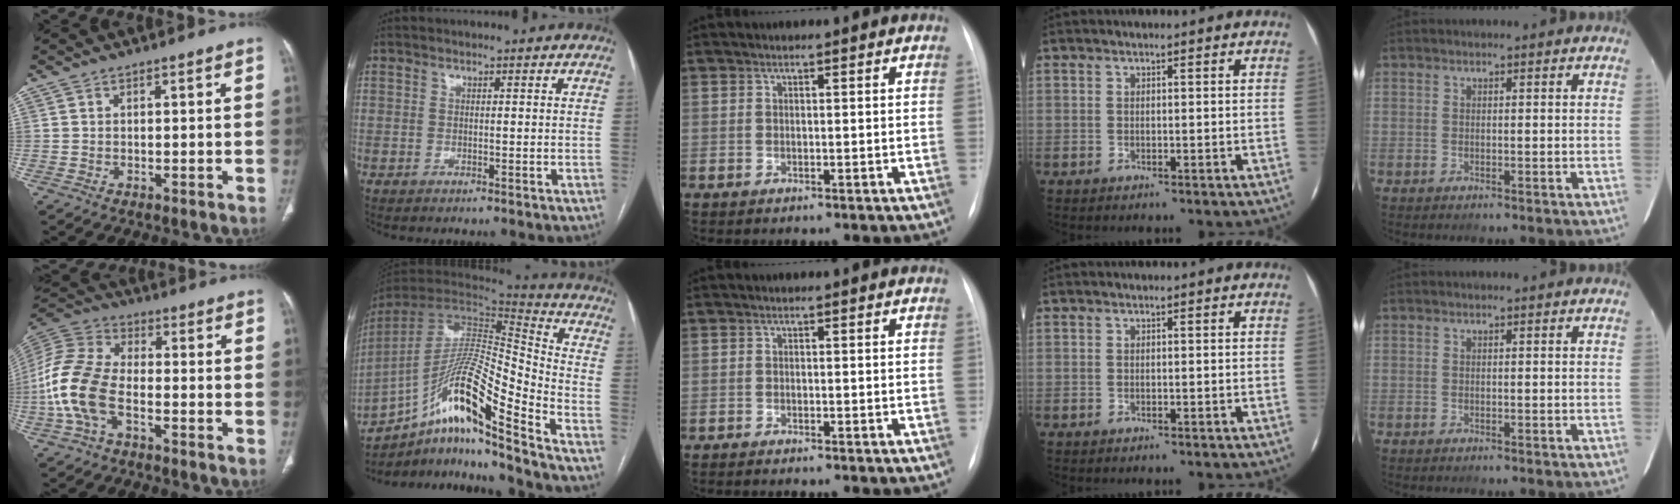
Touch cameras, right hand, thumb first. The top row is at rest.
{"thumb": {"total": 14.0, "force": [-4.3, 7.9, 10.8], "torque": [-0.243, 0.031, -0.089]}, "index": {"total": 18.5, "force": [-12.5, -0.2, 13.6], "torque": [-0.271, 0.003, -0.230]}, "middle": {"total": 2.2, "force": [-2.0, 0.0, 1.1], "torque": [-0.019, -0.006, -0.022]}}